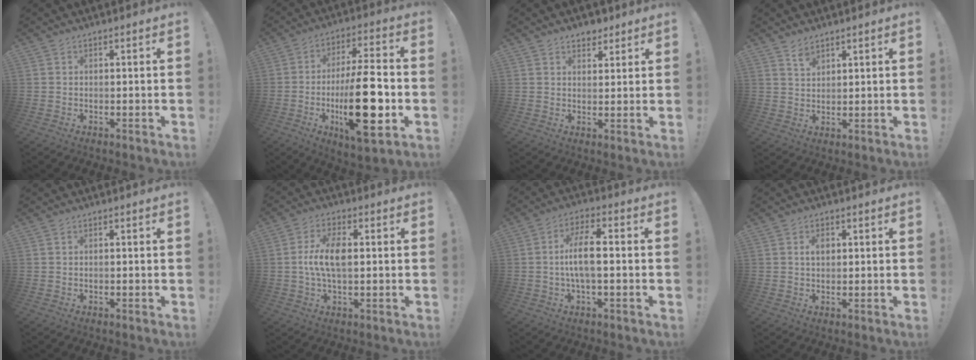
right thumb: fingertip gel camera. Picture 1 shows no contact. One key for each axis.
{"total": 22.0, "fx": -4.4, "fy": 7.0, "fz": 20.4, "tx": -0.336, "ty": 0.004, "tz": -0.068}
{"total": 3.9, "fx": 2.9, "fy": 2.5, "fz": 0.7, "tx": 0.006, "ty": -0.016, "tz": 0.051}
{"total": 3.6, "fx": 2.9, "fy": 1.8, "fz": 1.1, "tx": -0.007, "ty": -0.024, "tz": 0.051}
{"total": 0.0}
{"total": 9.0, "fx": 0.4, "fy": 4.5, "fz": 7.8, "tx": -0.145, "ty": 0.001, "tz": 0.005}
{"total": 9.5, "fx": -0.1, "fy": 3.1, "fz": 9.0, "tx": -0.168, "ty": 0.004, "tz": -0.008}
{"total": 2.6, "fx": 0.7, "fy": 1.8, "fz": 1.8, "tx": -0.025, "ty": 0.002, "tz": 0.007}